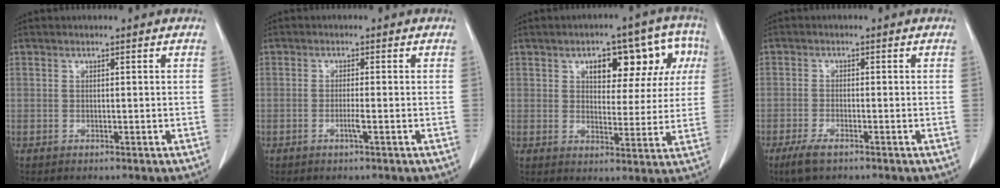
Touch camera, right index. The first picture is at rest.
{"total": 1.6, "force": [-0.6, -0.2, 1.5], "torque": [-0.029, -0.001, -0.011]}
{"total": 11.9, "force": [4.5, 5.9, 9.3], "torque": [-0.103, 0.039, 0.061]}
{"total": 3.4, "force": [-2.3, 0.8, 2.4], "torque": [-0.058, -0.007, -0.039]}